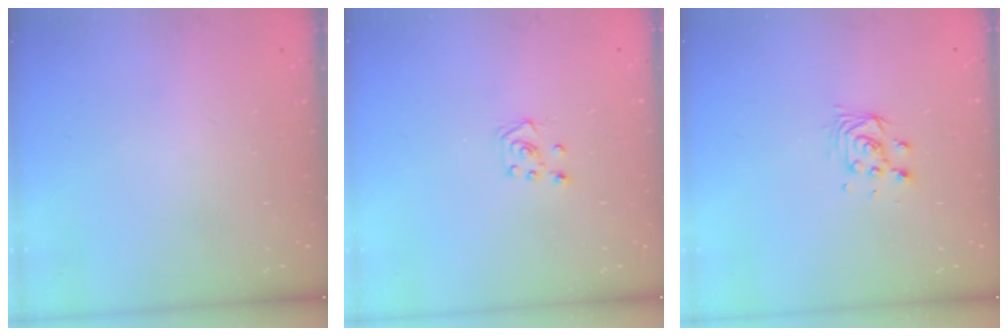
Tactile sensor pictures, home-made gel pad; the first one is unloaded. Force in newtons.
{"total": 3.2, "press": 3.2, "slide": 0.4}
{"total": 4.2, "press": 4.2, "slide": 0.3}